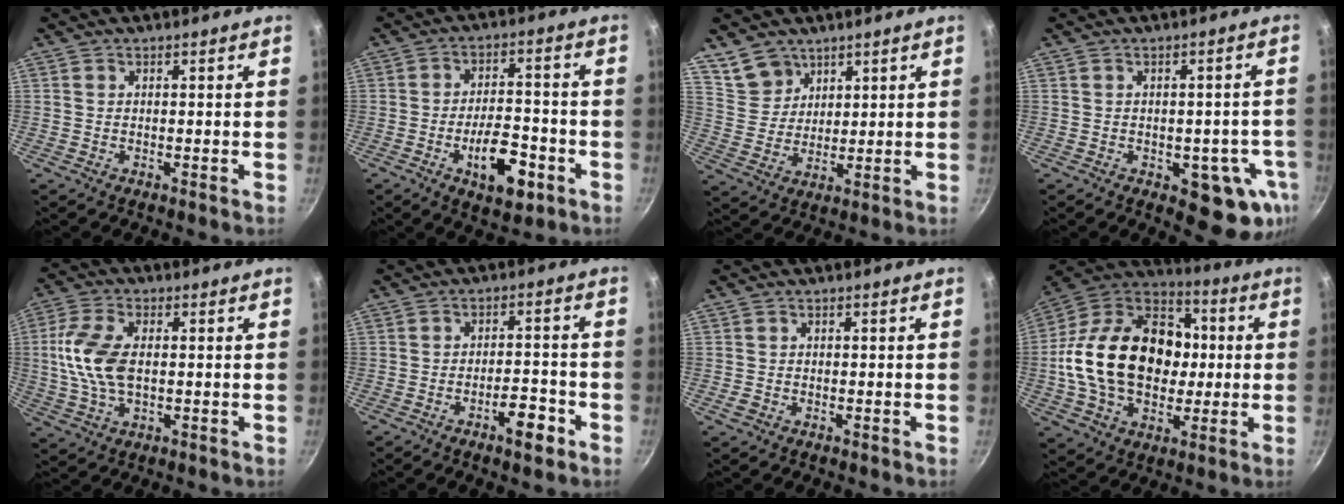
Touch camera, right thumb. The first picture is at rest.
{"total": 11.1, "force": [-4.5, 5.2, 8.7], "torque": [-0.114, 0.026, -0.066]}
{"total": 7.4, "force": [5.2, 5.0, 1.7], "torque": [-0.009, -0.014, 0.110]}
{"total": 9.9, "force": [-3.2, 5.6, 7.5], "torque": [-0.036, 0.007, -0.037]}
{"total": 11.4, "force": [0.4, 6.4, 9.4], "torque": [-0.189, 0.011, 0.001]}
{"total": 6.1, "force": [-3.4, 2.2, 4.6], "torque": [-0.052, 0.026, -0.050]}
{"total": 1.4, "force": [-0.6, 1.1, 0.7], "torque": [-0.011, 0.001, -0.010]}
{"total": 26.6, "force": [0.3, 19.0, 18.6], "torque": [-0.294, 0.034, 0.000]}